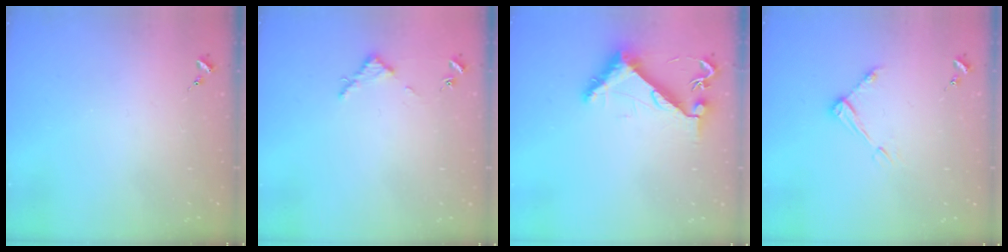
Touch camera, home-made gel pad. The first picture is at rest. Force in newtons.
{"total": 2.8, "press": 2.8, "slide": 0.3}
{"total": 7.9, "press": 7.9, "slide": 0.4}
{"total": 6.5, "press": 6.4, "slide": 0.5}